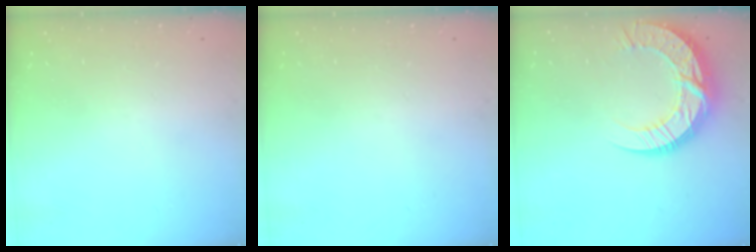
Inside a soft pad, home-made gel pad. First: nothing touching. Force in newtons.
{"total": 0.0}
{"total": 16.6, "press": 16.5, "slide": 1.4}